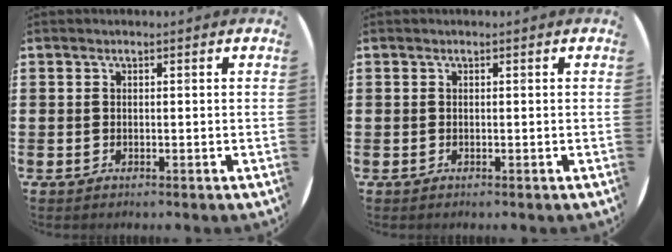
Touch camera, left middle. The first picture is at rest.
{"total": 0.0}